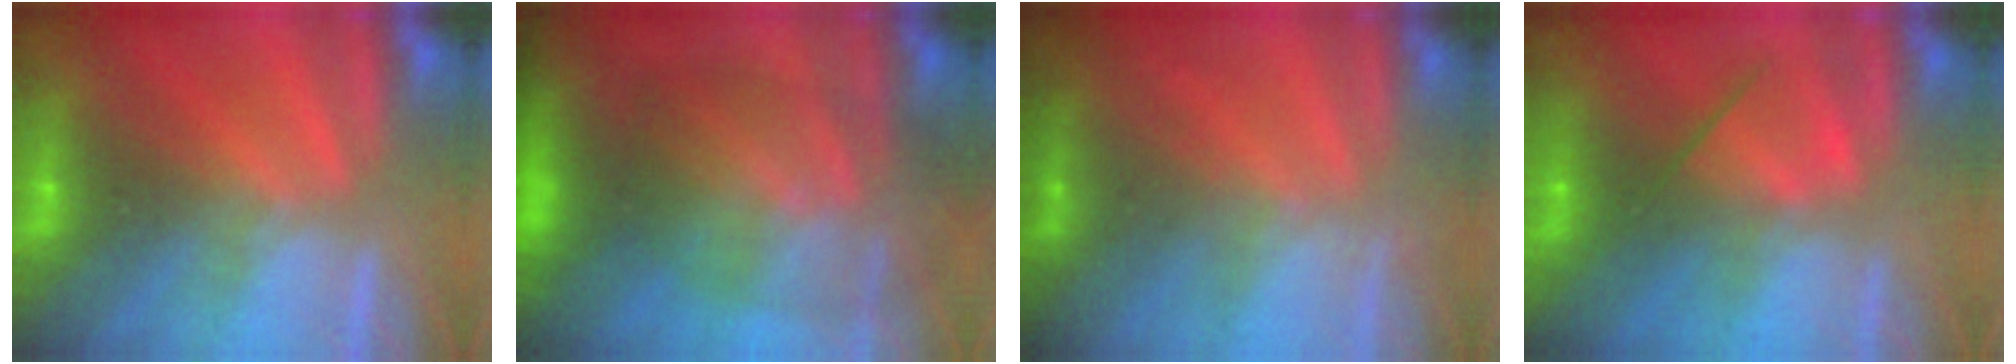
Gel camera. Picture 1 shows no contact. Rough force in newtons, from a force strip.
{"total": 10.6}
{"total": 1.9}
{"total": 2.8}